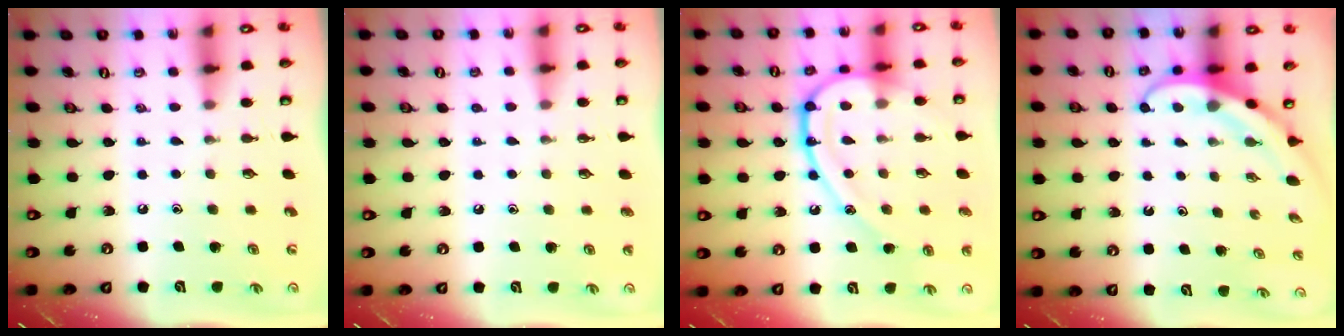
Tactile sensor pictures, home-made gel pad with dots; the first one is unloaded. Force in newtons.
{"total": 0.7, "press": 0.7, "slide": 0.0}
{"total": 18.1, "press": 18.0, "slide": 1.7}
{"total": 3.7, "press": 3.7, "slide": 0.3}